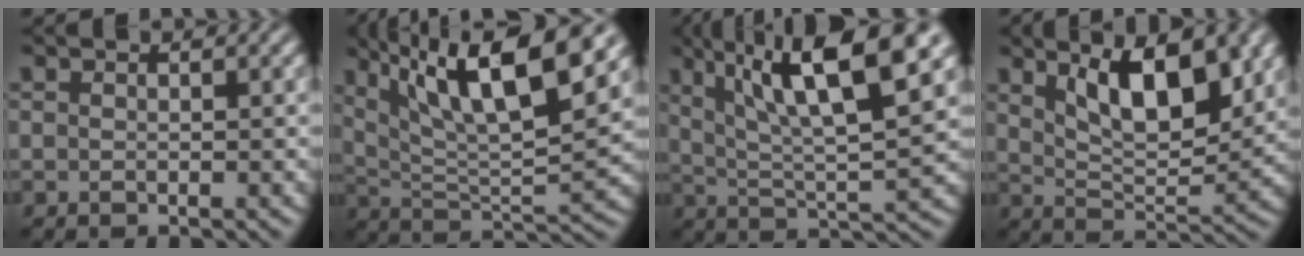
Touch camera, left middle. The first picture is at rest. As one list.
[{"total": 12.2, "force": [6.5, 3.3, 9.8], "torque": [-0.166, 0.006, 0.114]}, {"total": 11.3, "force": [5.1, 2.7, 9.7], "torque": [-0.171, 0.007, 0.091]}, {"total": 7.6, "force": [3.3, 2.8, 6.3], "torque": [-0.104, -0.005, 0.058]}]